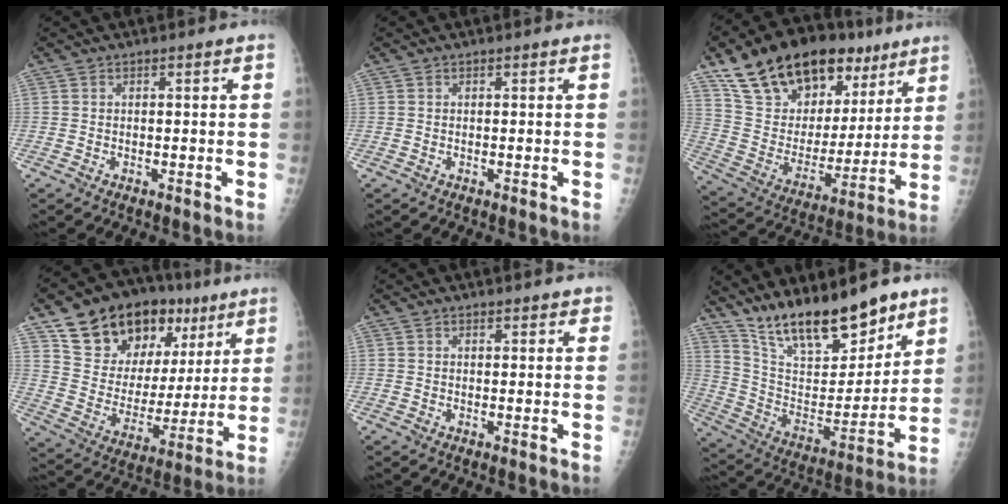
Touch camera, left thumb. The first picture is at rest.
{"total": 0.0}
{"total": 27.0, "force": [16.1, 14.7, 15.8], "torque": [-0.223, -0.022, 0.276]}
{"total": 23.5, "force": [13.1, 14.2, 13.3], "torque": [-0.165, -0.019, 0.224]}
{"total": 1.7, "force": [1.4, 0.7, 0.6], "torque": [0.006, -0.004, 0.015]}
{"total": 20.8, "force": [16.0, 6.9, 11.4], "torque": [-0.146, -0.089, 0.285]}